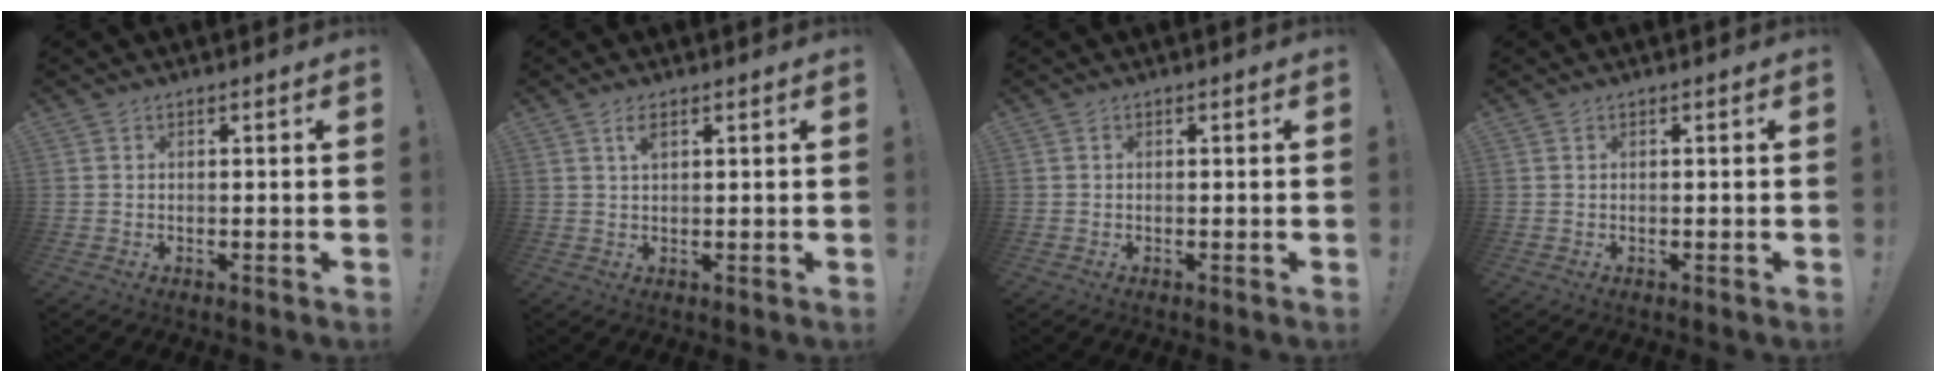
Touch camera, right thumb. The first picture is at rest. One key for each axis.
{"total": 2.9, "fx": 1.6, "fy": 0.8, "fz": 2.2, "tx": -0.032, "ty": -0.005, "tz": 0.026}
{"total": 0.0}
{"total": 0.0}